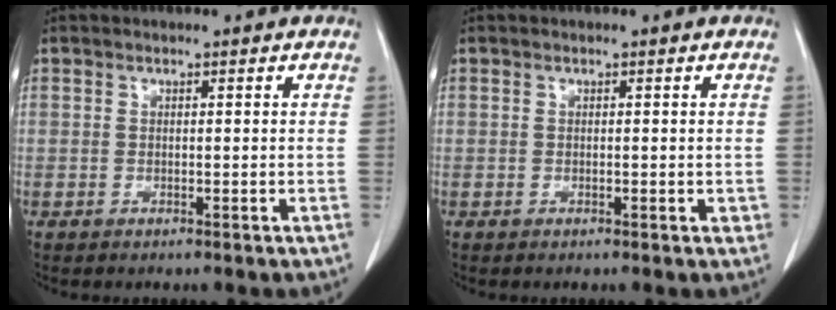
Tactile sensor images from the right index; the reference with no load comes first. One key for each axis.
{"total": 1.0, "fx": -0.2, "fy": 0.5, "fz": 0.8, "tx": -0.009, "ty": 0.000, "tz": -0.002}